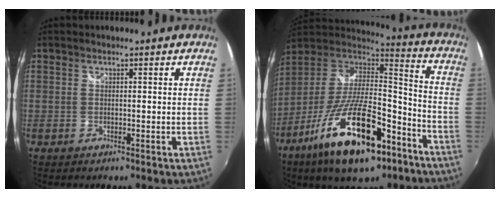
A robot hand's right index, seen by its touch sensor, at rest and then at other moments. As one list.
[{"total": 26.2, "force": [-14.4, 9.7, 19.5], "torque": [-0.357, -0.027, -0.235]}]